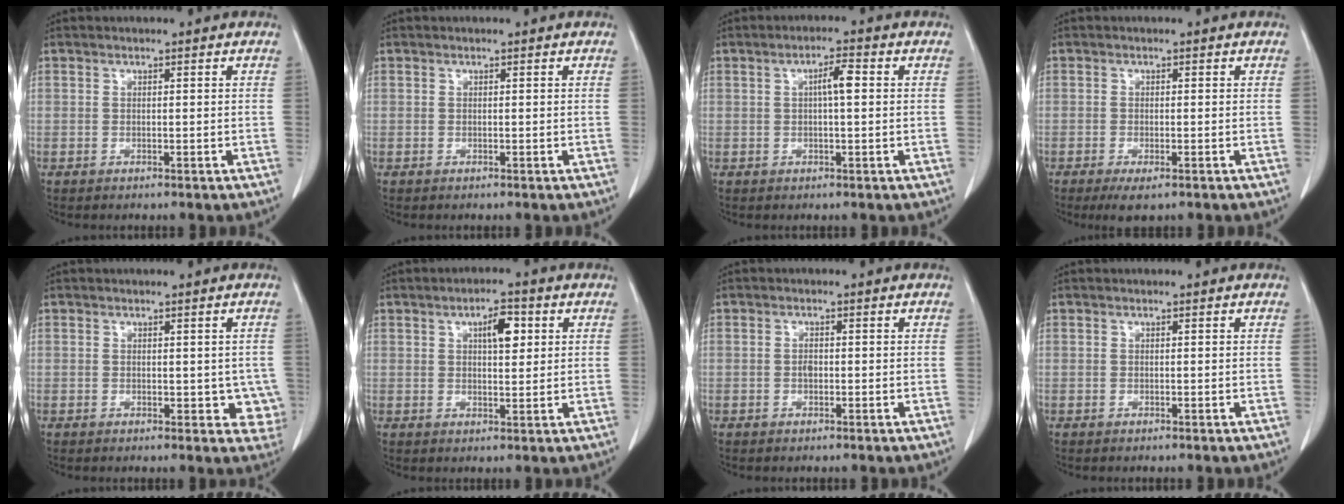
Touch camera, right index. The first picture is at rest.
{"total": 0.0}
{"total": 3.3, "force": [0.5, 0.5, 3.3], "torque": [-0.056, 0.006, 0.007]}
{"total": 3.3, "force": [-2.0, 0.9, 2.4], "torque": [-0.041, -0.006, -0.029]}
{"total": 4.1, "force": [0.1, 2.7, 3.1], "torque": [-0.008, -0.003, 0.004]}
{"total": 4.9, "force": [1.8, 1.7, 4.2], "torque": [-0.068, 0.006, 0.028]}
{"total": 1.1, "force": [-0.1, 0.6, 0.9], "torque": [-0.019, 0.002, -0.003]}
{"total": 0.0}